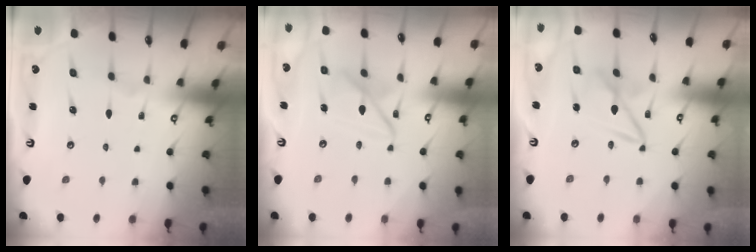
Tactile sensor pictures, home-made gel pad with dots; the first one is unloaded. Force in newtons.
{"total": 10.4, "press": 10.4, "slide": 1.0}
{"total": 7.1, "press": 7.0, "slide": 0.6}